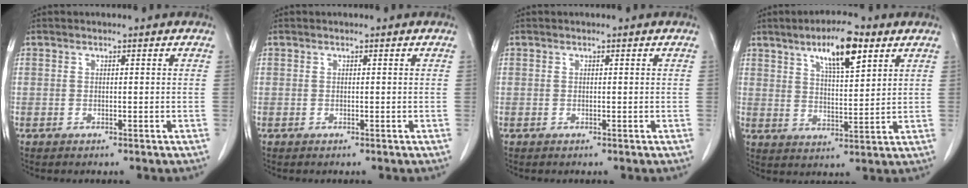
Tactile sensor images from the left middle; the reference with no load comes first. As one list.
[{"total": 0.0}, {"total": 0.0}, {"total": 9.6, "force": [5.6, 2.1, 7.5], "torque": [-0.129, 0.004, 0.093]}]